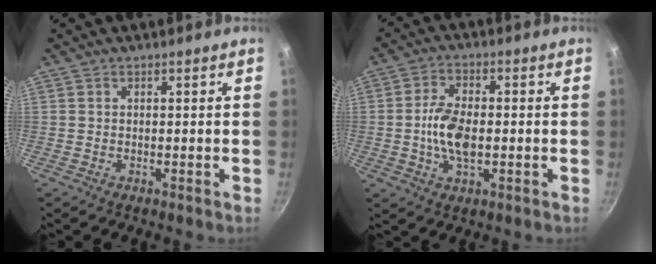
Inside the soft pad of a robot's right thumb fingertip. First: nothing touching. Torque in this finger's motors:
{"motor_torque": [1.83, 0.99, 0.97, -0.86, 0.07]}